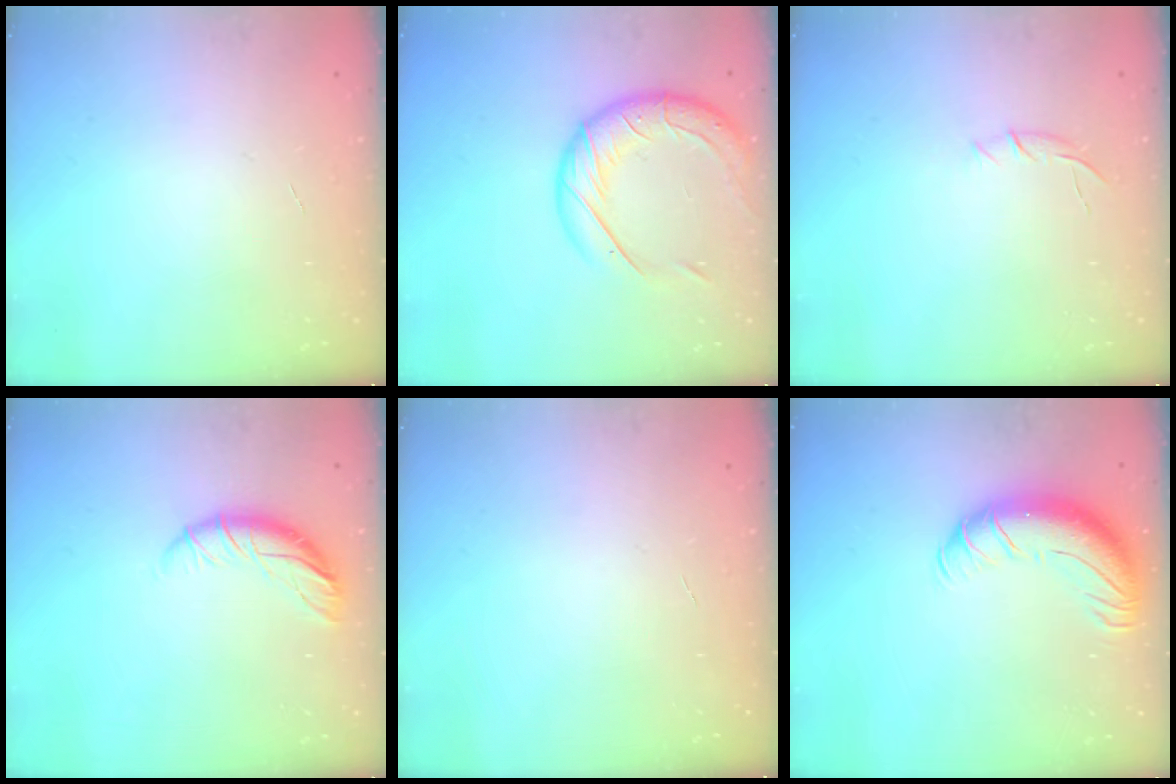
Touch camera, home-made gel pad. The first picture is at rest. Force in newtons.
{"total": 16.3, "press": 16.2, "slide": 1.7}
{"total": 4.2, "press": 4.0, "slide": 1.1}
{"total": 9.1, "press": 9.1, "slide": 0.4}
{"total": 0.0}
{"total": 13.4, "press": 13.0, "slide": 3.0}